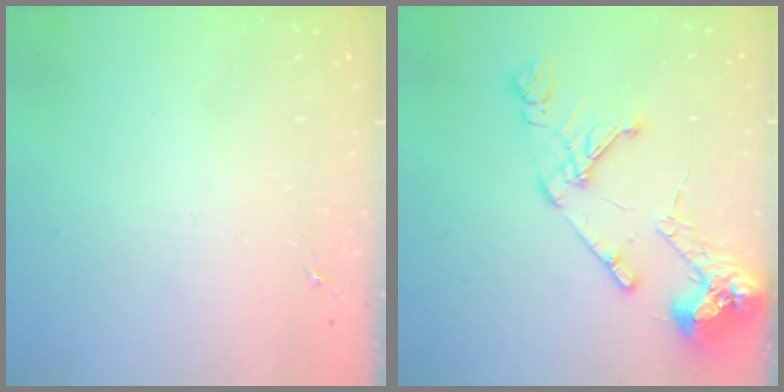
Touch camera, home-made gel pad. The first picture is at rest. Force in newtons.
{"total": 14.1, "press": 14.0, "slide": 1.9}